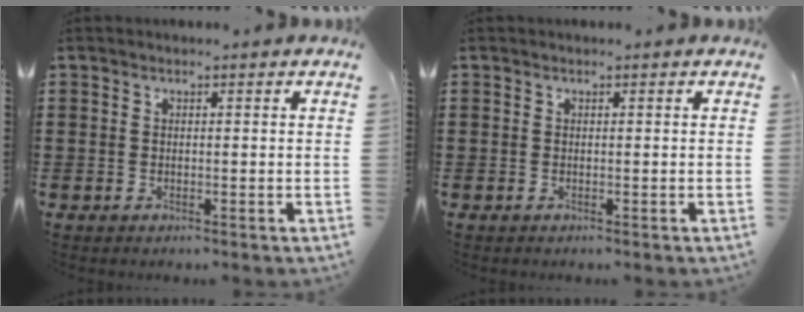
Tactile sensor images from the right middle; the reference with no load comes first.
{"total": 0.0}